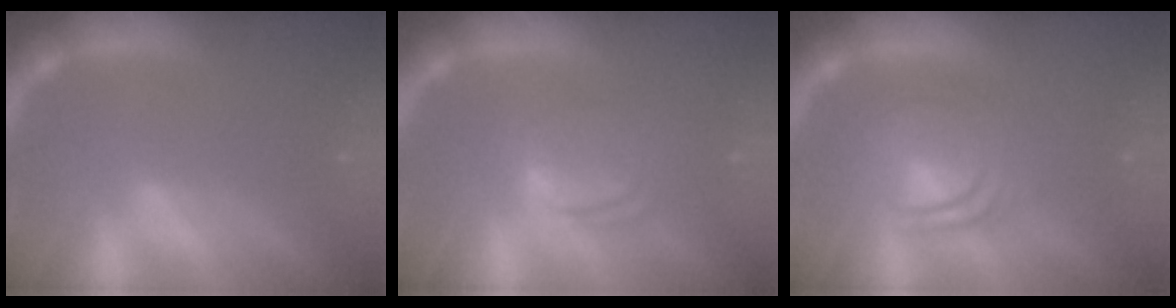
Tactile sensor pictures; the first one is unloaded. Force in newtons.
{"total": 4.5}
{"total": 6.0}